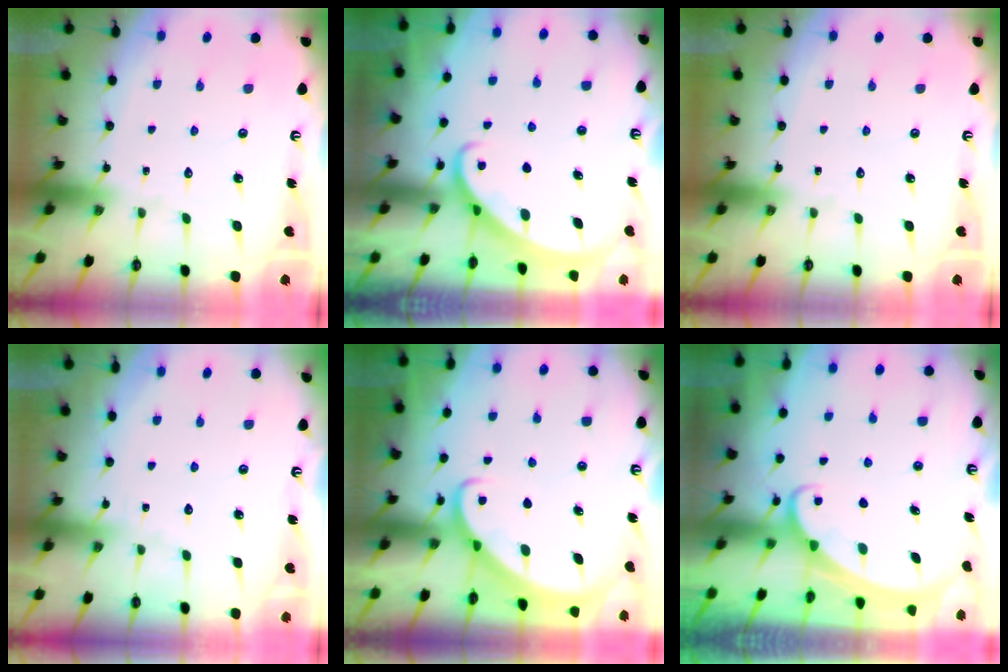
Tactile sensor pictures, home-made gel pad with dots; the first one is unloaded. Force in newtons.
{"total": 2.3, "press": 2.3, "slide": 0.2}
{"total": 0.0}
{"total": 2.6, "press": 2.6, "slide": 0.3}
{"total": 2.5, "press": 2.5, "slide": 0.3}
{"total": 2.0, "press": 2.0, "slide": 0.2}